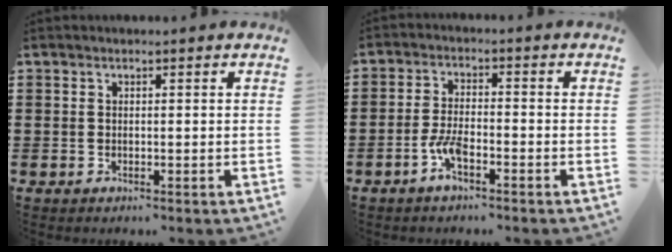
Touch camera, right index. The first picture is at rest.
{"total": 4.5, "force": [-2.5, 1.1, 3.6], "torque": [-0.090, -0.006, -0.051]}